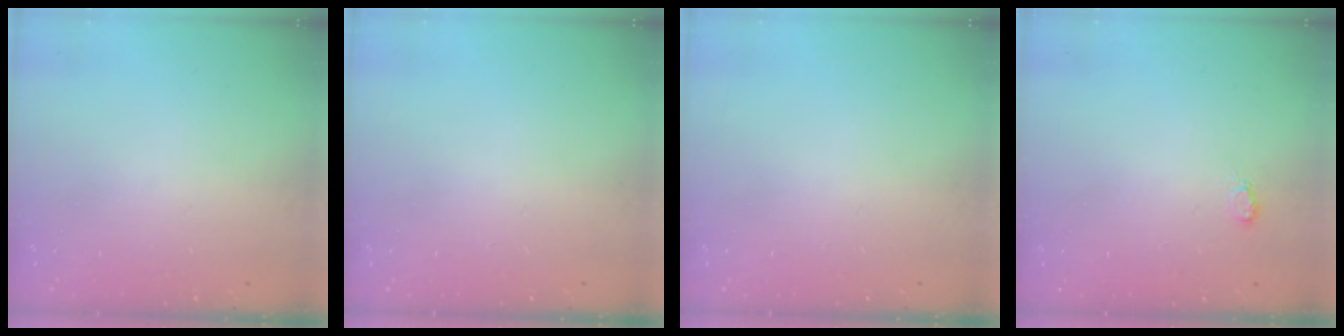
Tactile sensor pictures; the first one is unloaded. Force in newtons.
{"total": 0.0}
{"total": 0.0}
{"total": 3.5, "press": 3.5, "slide": 0.5}